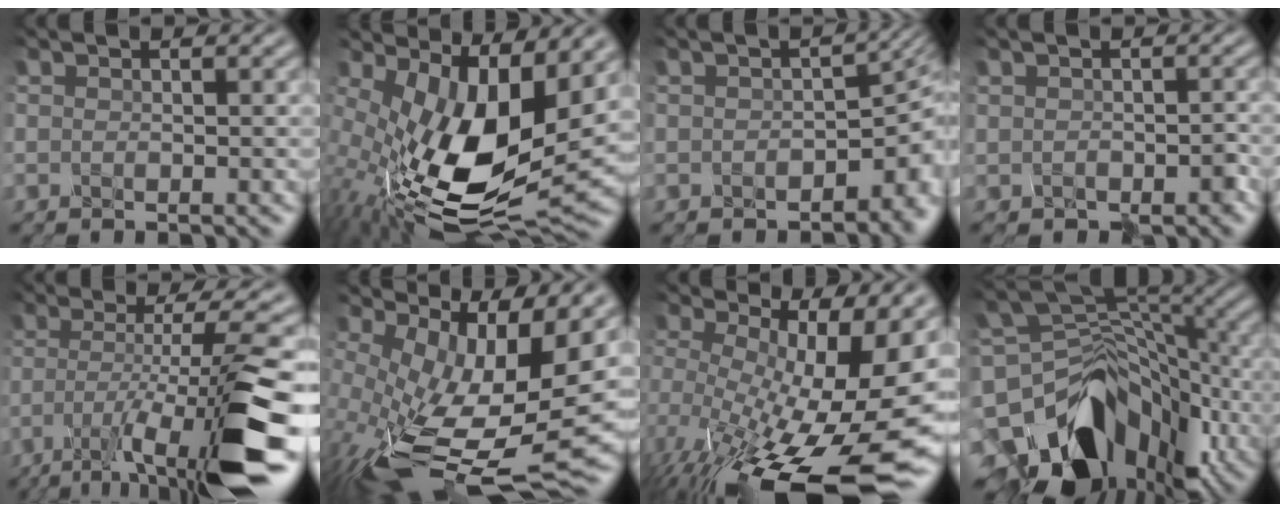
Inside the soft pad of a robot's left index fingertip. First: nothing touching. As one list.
[{"total": 11.7, "force": [1.4, 6.3, 9.7], "torque": [-0.197, -0.027, 0.028]}, {"total": 4.5, "force": [-1.3, 3.1, 3.1], "torque": [-0.019, -0.008, -0.019]}, {"total": 2.4, "force": [-0.3, 2.2, 1.0], "torque": [-0.003, -0.001, -0.010]}, {"total": 9.8, "force": [-4.7, 1.5, 8.4], "torque": [-0.132, 0.014, -0.082]}, {"total": 12.7, "force": [0.1, 5.3, 11.5], "torque": [-0.226, -0.034, 0.015]}, {"total": 18.0, "force": [-4.4, 7.2, 16.0], "torque": [-0.260, -0.032, -0.052]}, {"total": 12.0, "force": [-6.2, 8.7, 5.5], "torque": [-0.111, 0.011, -0.111]}]